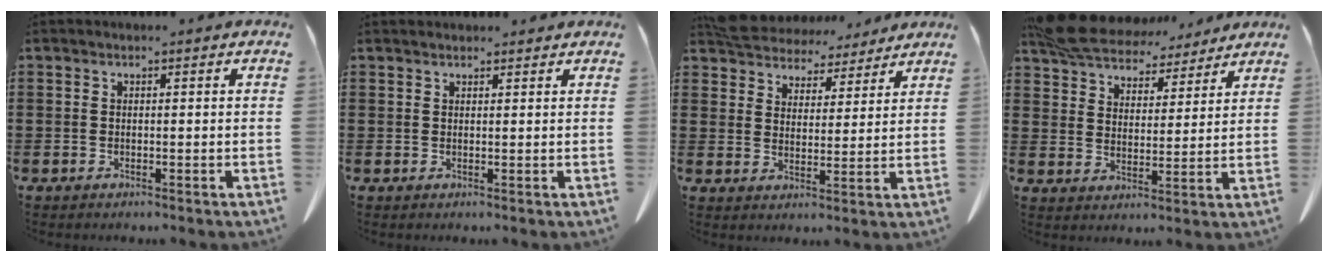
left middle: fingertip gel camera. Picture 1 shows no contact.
{"total": 1.2, "force": [1.1, 0.3, 0.3], "torque": [-0.008, 0.000, 0.023]}
{"total": 5.8, "force": [5.7, 1.3, 0.3], "torque": [-0.037, -0.029, 0.104]}
{"total": 7.9, "force": [7.5, 2.0, 1.8], "torque": [-0.072, -0.031, 0.141]}